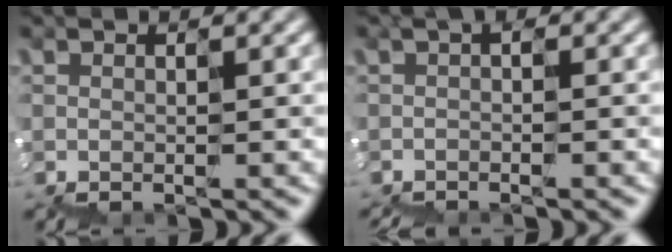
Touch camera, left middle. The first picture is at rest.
{"total": 1.1, "force": [-0.7, 0.5, 0.8], "torque": [-0.003, -0.003, -0.006]}